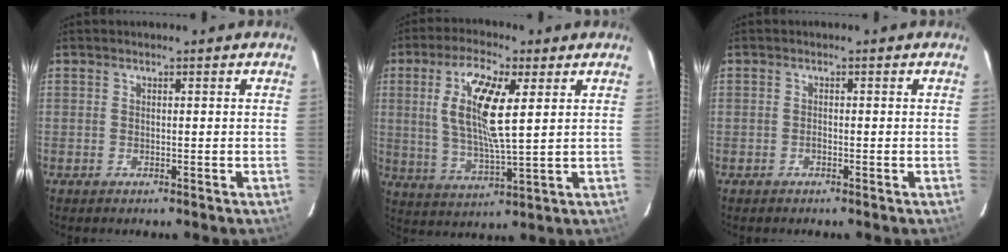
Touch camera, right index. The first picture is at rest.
{"total": 12.5, "force": [3.5, 3.3, 11.5], "torque": [-0.222, 0.002, 0.068]}
{"total": 0.7, "force": [-0.4, 0.4, 0.3], "torque": [-0.005, 0.002, -0.009]}